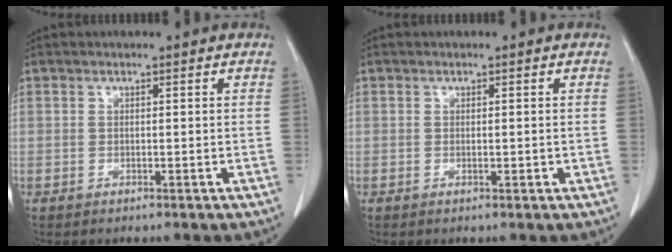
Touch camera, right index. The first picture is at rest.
{"total": 0.8, "force": [-0.1, 0.2, 0.7], "torque": [-0.010, -0.002, 0.002]}